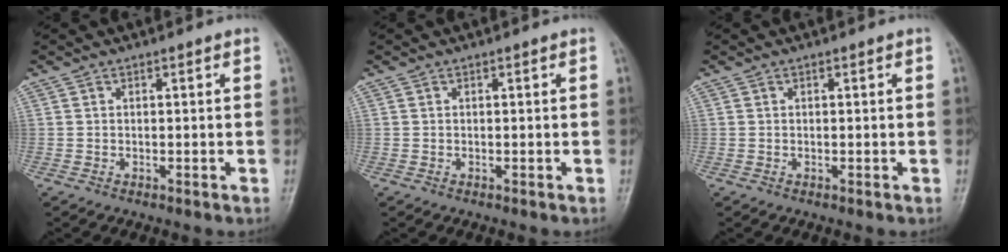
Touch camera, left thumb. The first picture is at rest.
{"total": 0.0}
{"total": 0.0}